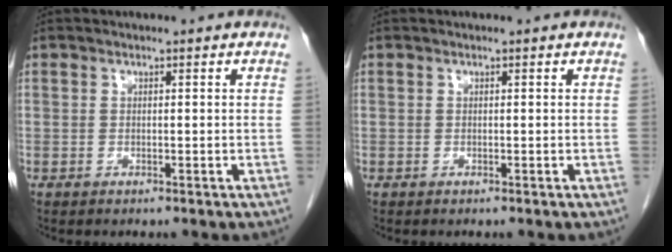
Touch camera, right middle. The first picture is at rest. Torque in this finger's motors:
{"motor_torque": [-0.05, -0.01, 0.00, -0.01]}